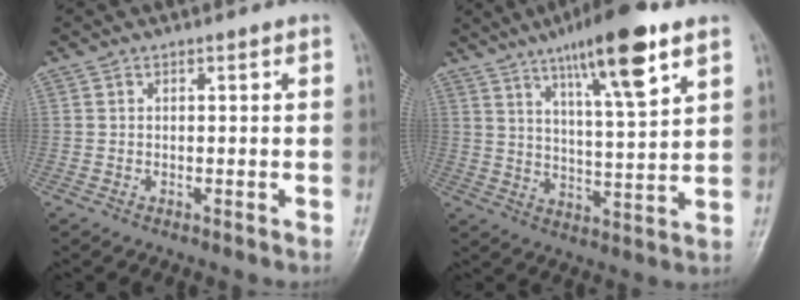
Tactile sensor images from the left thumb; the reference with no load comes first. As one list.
[{"total": 15.1, "force": [8.8, 2.7, 12.0], "torque": [-0.186, -0.036, 0.142]}]